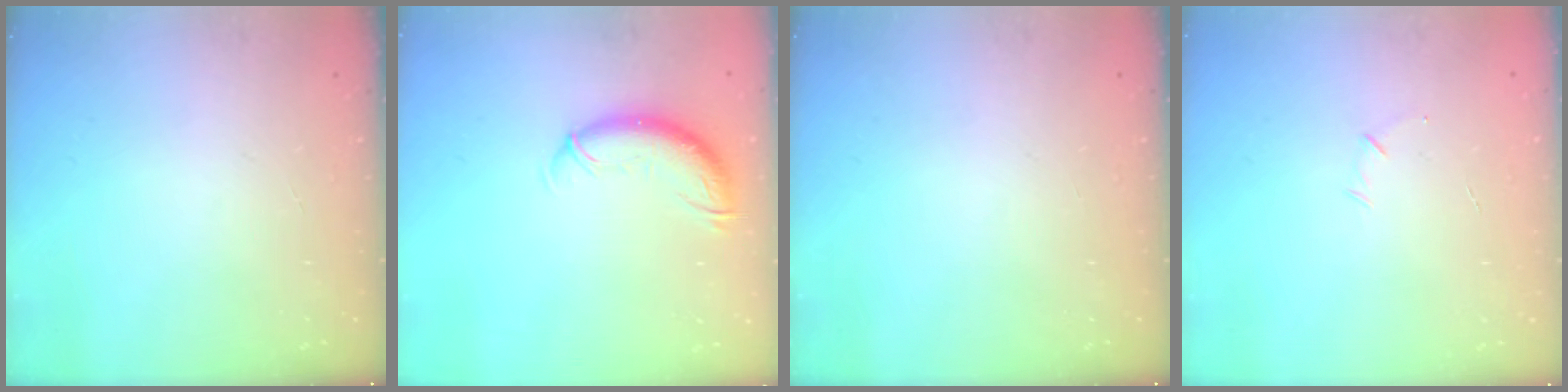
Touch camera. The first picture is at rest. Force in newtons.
{"total": 10.9, "press": 10.9, "slide": 1.1}
{"total": 0.0}
{"total": 3.8, "press": 3.6, "slide": 1.0}